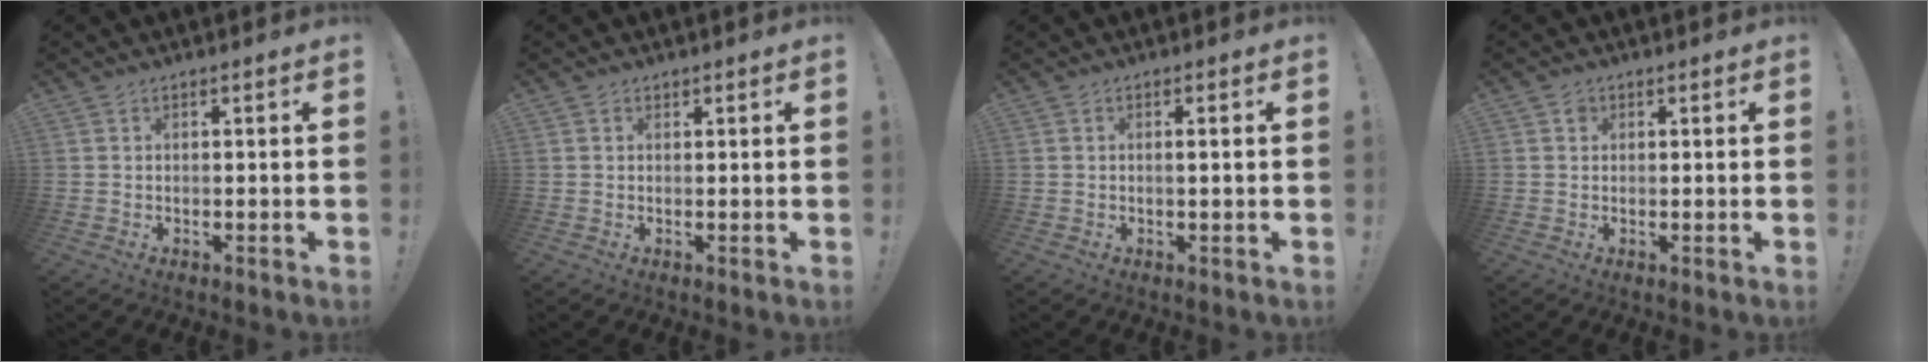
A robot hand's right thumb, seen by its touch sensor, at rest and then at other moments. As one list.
[{"total": 0.6, "force": [0.5, 0.3, 0.1], "torque": [-0.002, -0.001, 0.011]}, {"total": 1.4, "force": [0.3, -0.1, 1.4], "torque": [-0.018, -0.003, 0.002]}, {"total": 1.3, "force": [0.7, 1.0, 0.4], "torque": [-0.005, 0.001, 0.012]}]